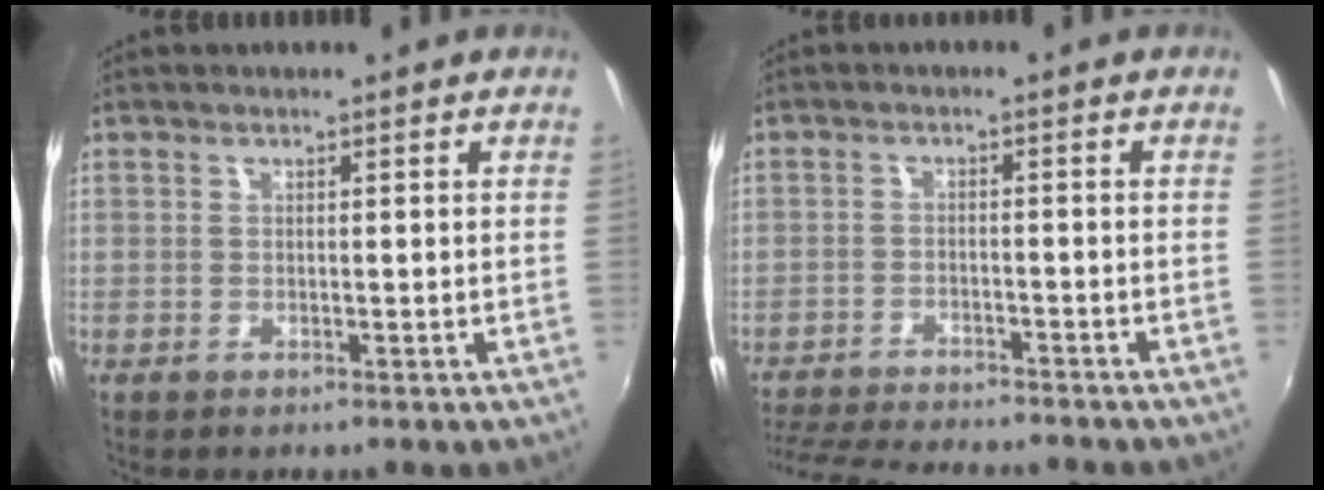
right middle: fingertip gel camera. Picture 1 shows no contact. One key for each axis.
{"total": 13.5, "fx": -12.2, "fy": 2.2, "fz": 5.3, "tx": -0.125, "ty": -0.022, "tz": -0.193}